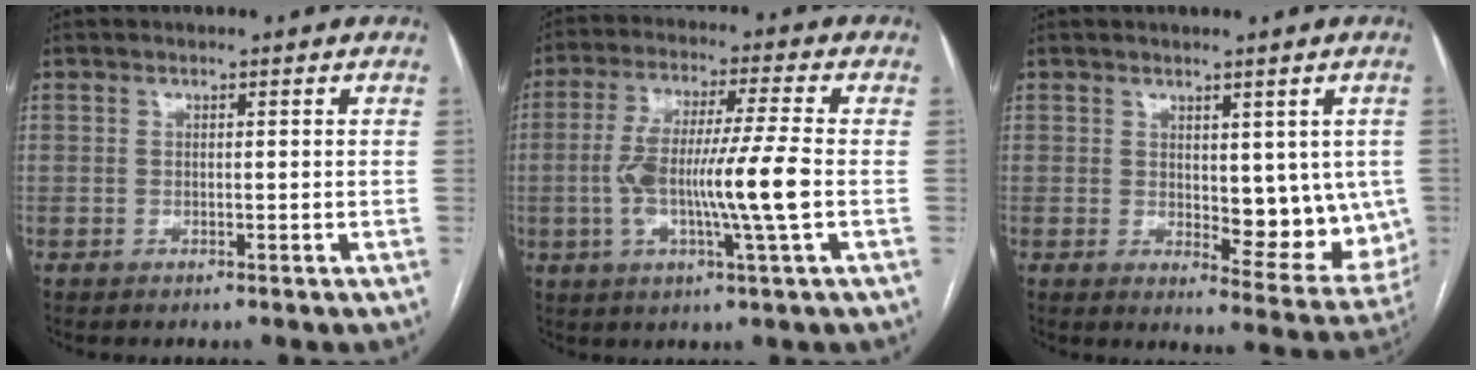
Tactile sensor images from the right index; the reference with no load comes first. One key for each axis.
{"total": 12.0, "fx": -1.7, "fy": -0.2, "fz": 11.9, "tx": -0.230, "ty": 0.000, "tz": -0.036}
{"total": 10.3, "fx": 0.7, "fy": 4.8, "fz": 9.1, "tx": -0.095, "ty": -0.013, "tz": 0.021}